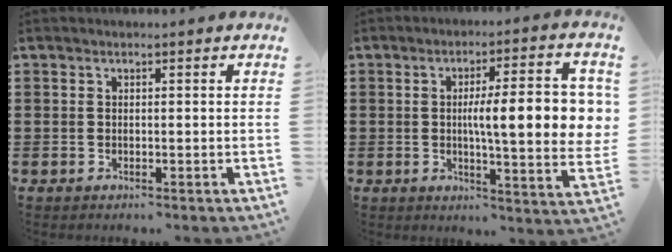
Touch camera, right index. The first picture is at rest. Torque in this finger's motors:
{"motor_torque": [1.39, -0.74, 0.48, 0.18]}